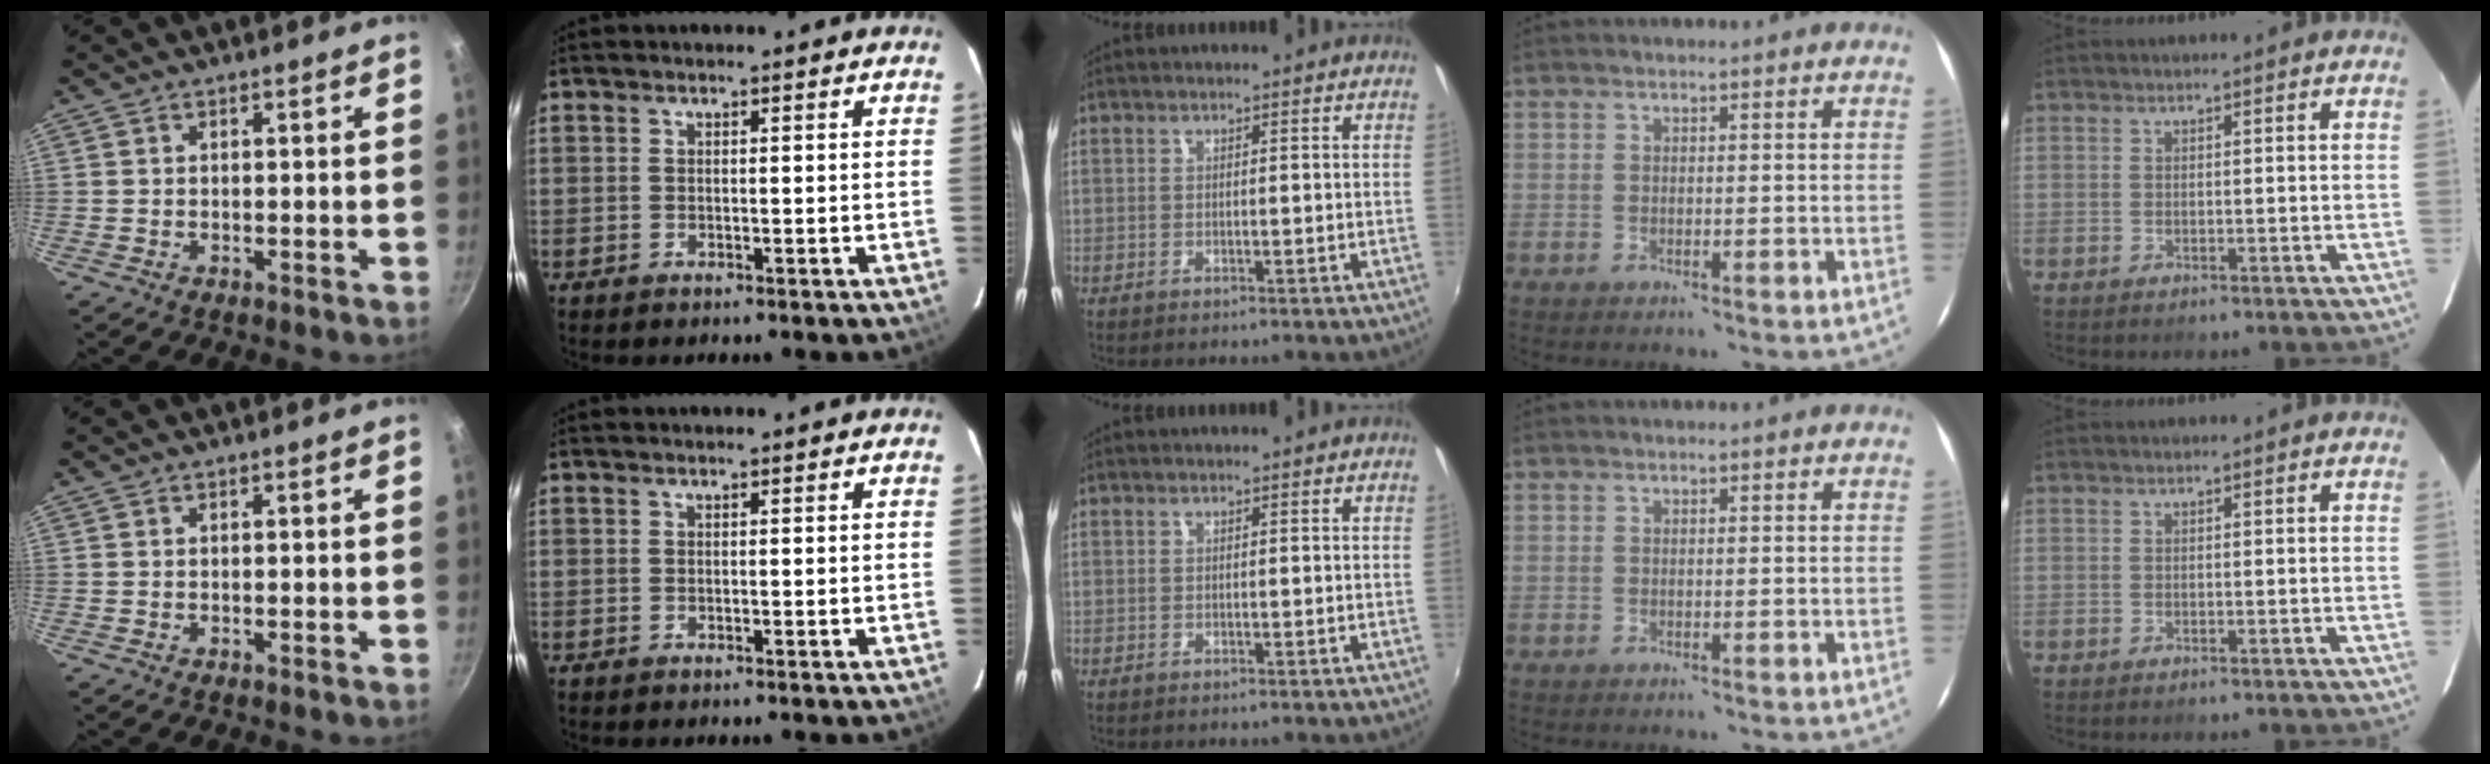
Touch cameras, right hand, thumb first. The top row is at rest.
{}